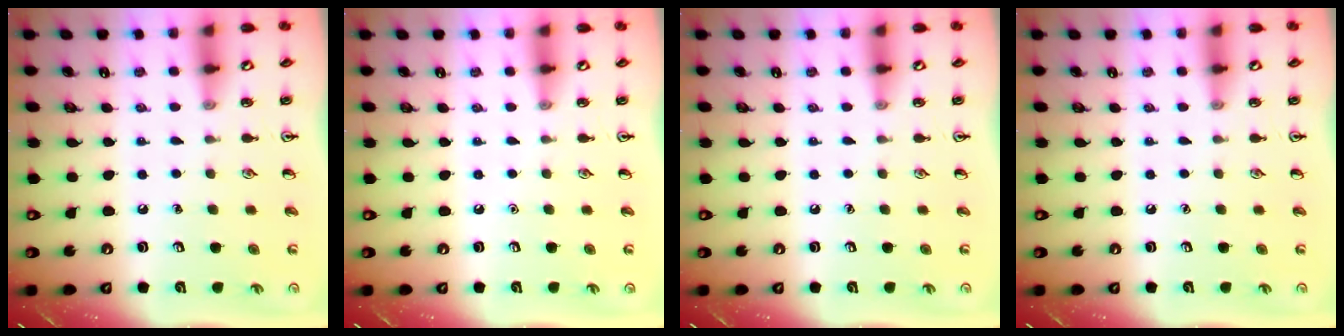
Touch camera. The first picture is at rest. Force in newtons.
{"total": 0.0}
{"total": 0.0}
{"total": 0.0}